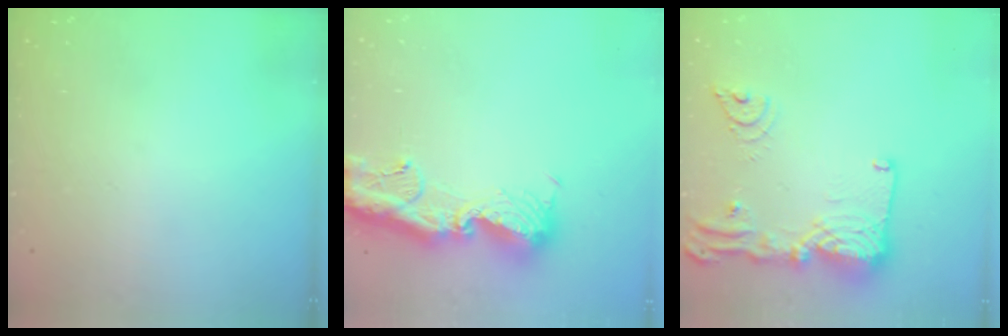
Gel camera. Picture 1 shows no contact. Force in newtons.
{"total": 15.0, "press": 14.9, "slide": 1.8}
{"total": 18.5, "press": 18.4, "slide": 1.7}